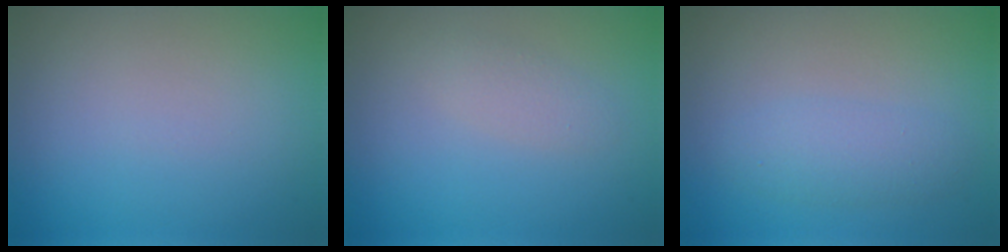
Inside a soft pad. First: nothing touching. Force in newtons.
{"total": 1.4, "press": 1.4, "slide": 0.1}
{"total": 2.4, "press": 2.4, "slide": 0.0}